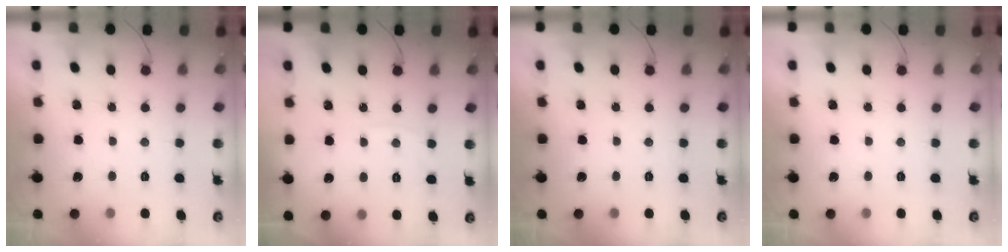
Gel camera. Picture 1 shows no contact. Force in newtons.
{"total": 2.9, "press": 2.8, "slide": 0.4}
{"total": 0.0}
{"total": 0.0}